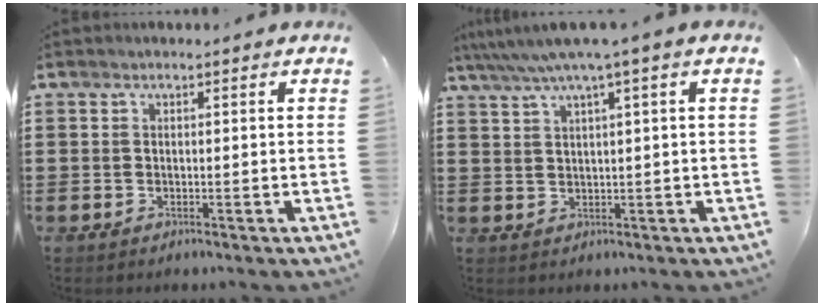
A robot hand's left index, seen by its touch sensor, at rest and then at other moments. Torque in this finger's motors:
{"motor_torque": [2.14, 0.00, 1.05, 0.21]}